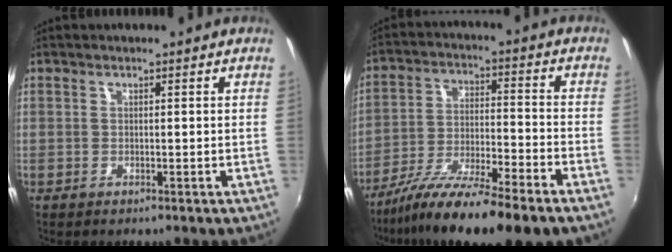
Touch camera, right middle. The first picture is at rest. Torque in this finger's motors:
{"motor_torque": [1.23, -0.90, 0.80, 0.21]}